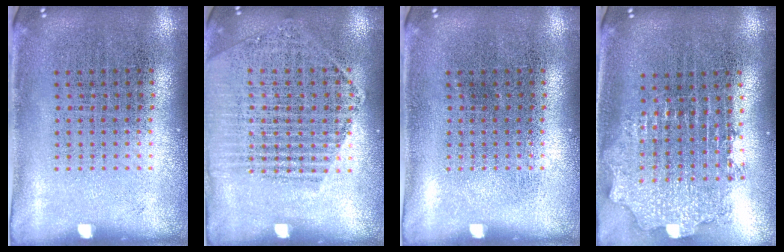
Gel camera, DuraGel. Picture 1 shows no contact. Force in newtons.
{"total": 1.6, "press": 1.5, "slide": 0.4}
{"total": 0.0}
{"total": 2.0, "press": 1.5, "slide": 1.3}